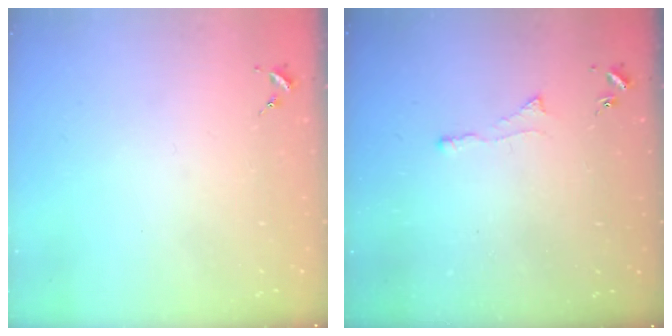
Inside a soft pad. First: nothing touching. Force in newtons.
{"total": 3.0, "press": 2.9, "slide": 0.5}